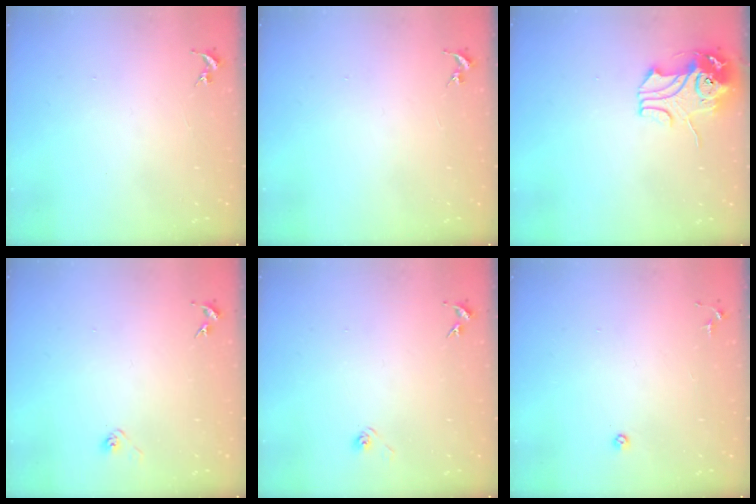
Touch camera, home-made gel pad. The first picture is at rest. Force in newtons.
{"total": 0.0}
{"total": 10.6, "press": 10.4, "slide": 1.7}
{"total": 2.8, "press": 2.6, "slide": 1.1}
{"total": 2.9, "press": 2.5, "slide": 1.5}
{"total": 3.5, "press": 3.4, "slide": 0.7}